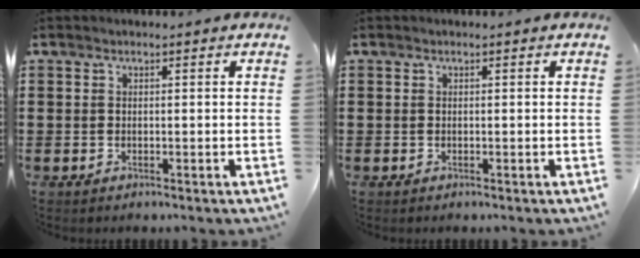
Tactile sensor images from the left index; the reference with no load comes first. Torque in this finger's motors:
{"motor_torque": [0.00, 0.00, 0.00, 0.01]}